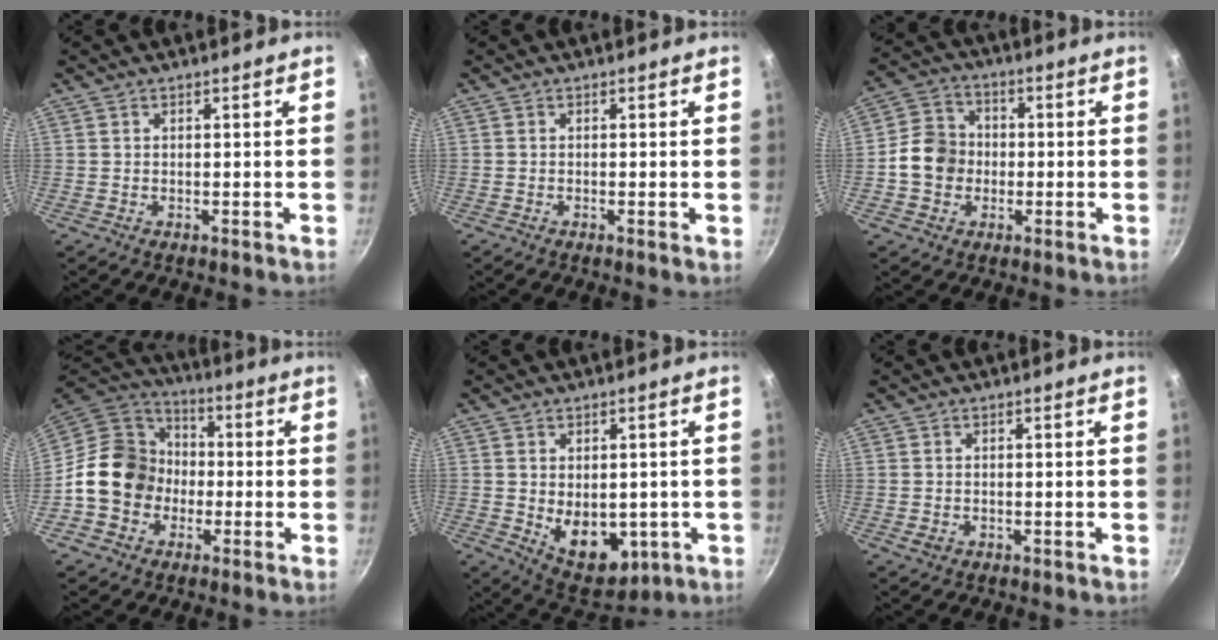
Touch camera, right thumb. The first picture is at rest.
{"total": 0.6, "force": [-0.2, 0.0, 0.5], "torque": [-0.008, -0.003, -0.007]}
{"total": 9.0, "force": [-1.2, 7.8, 4.3], "torque": [-0.047, 0.021, -0.039]}
{"total": 15.3, "force": [-2.6, 13.2, 7.3], "torque": [-0.084, 0.043, -0.060]}
{"total": 10.9, "force": [-1.4, 7.3, 8.0], "torque": [-0.084, -0.017, 0.001]}
{"total": 3.2, "force": [-0.9, 2.4, 2.0], "torque": [-0.034, -0.001, -0.011]}